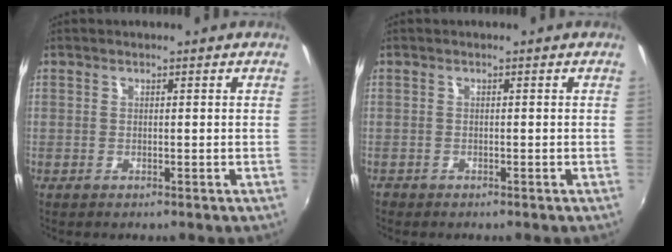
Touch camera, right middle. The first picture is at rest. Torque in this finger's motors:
{"motor_torque": [-0.17, -0.23, -0.07, -0.01]}